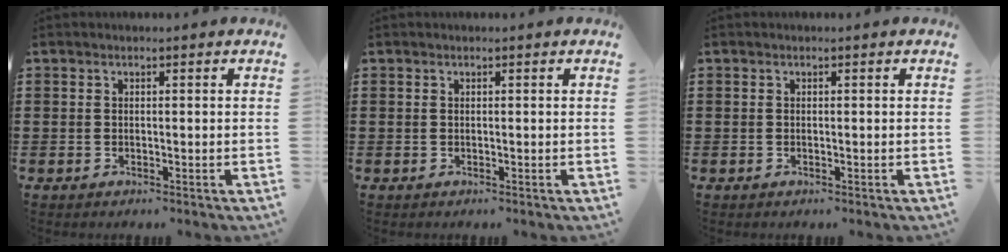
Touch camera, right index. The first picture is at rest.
{"total": 0.0}
{"total": 0.0}